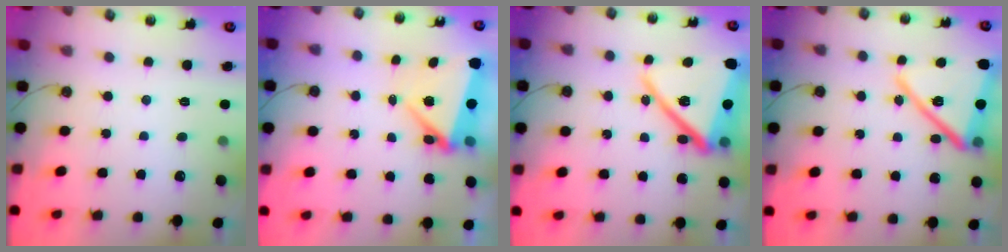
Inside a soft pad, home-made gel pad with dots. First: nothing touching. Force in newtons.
{"total": 8.8, "press": 6.2, "slide": 6.3}
{"total": 23.0, "press": 22.9, "slide": 1.8}
{"total": 19.7, "press": 19.5, "slide": 3.0}